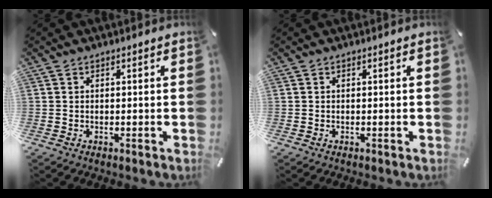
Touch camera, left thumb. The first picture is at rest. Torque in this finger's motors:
{"motor_torque": [-0.28, 0.05, -0.08, -0.01, -0.02]}